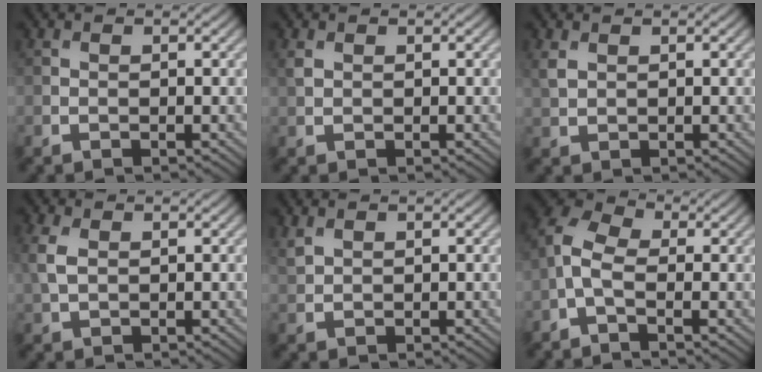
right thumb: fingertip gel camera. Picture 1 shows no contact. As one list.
[{"total": 1.1, "force": [0.5, 0.7, 0.6], "torque": [-0.019, 0.001, 0.013]}, {"total": 1.8, "force": [0.9, 1.1, 1.1], "torque": [-0.034, 0.001, 0.022]}, {"total": 3.4, "force": [0.8, 2.0, 2.6], "torque": [-0.085, 0.005, 0.015]}, {"total": 1.5, "force": [1.2, 0.6, 0.7], "torque": [-0.025, 0.002, 0.032]}, {"total": 5.1, "force": [-1.2, 2.8, 4.1], "torque": [-0.107, 0.010, -0.036]}]